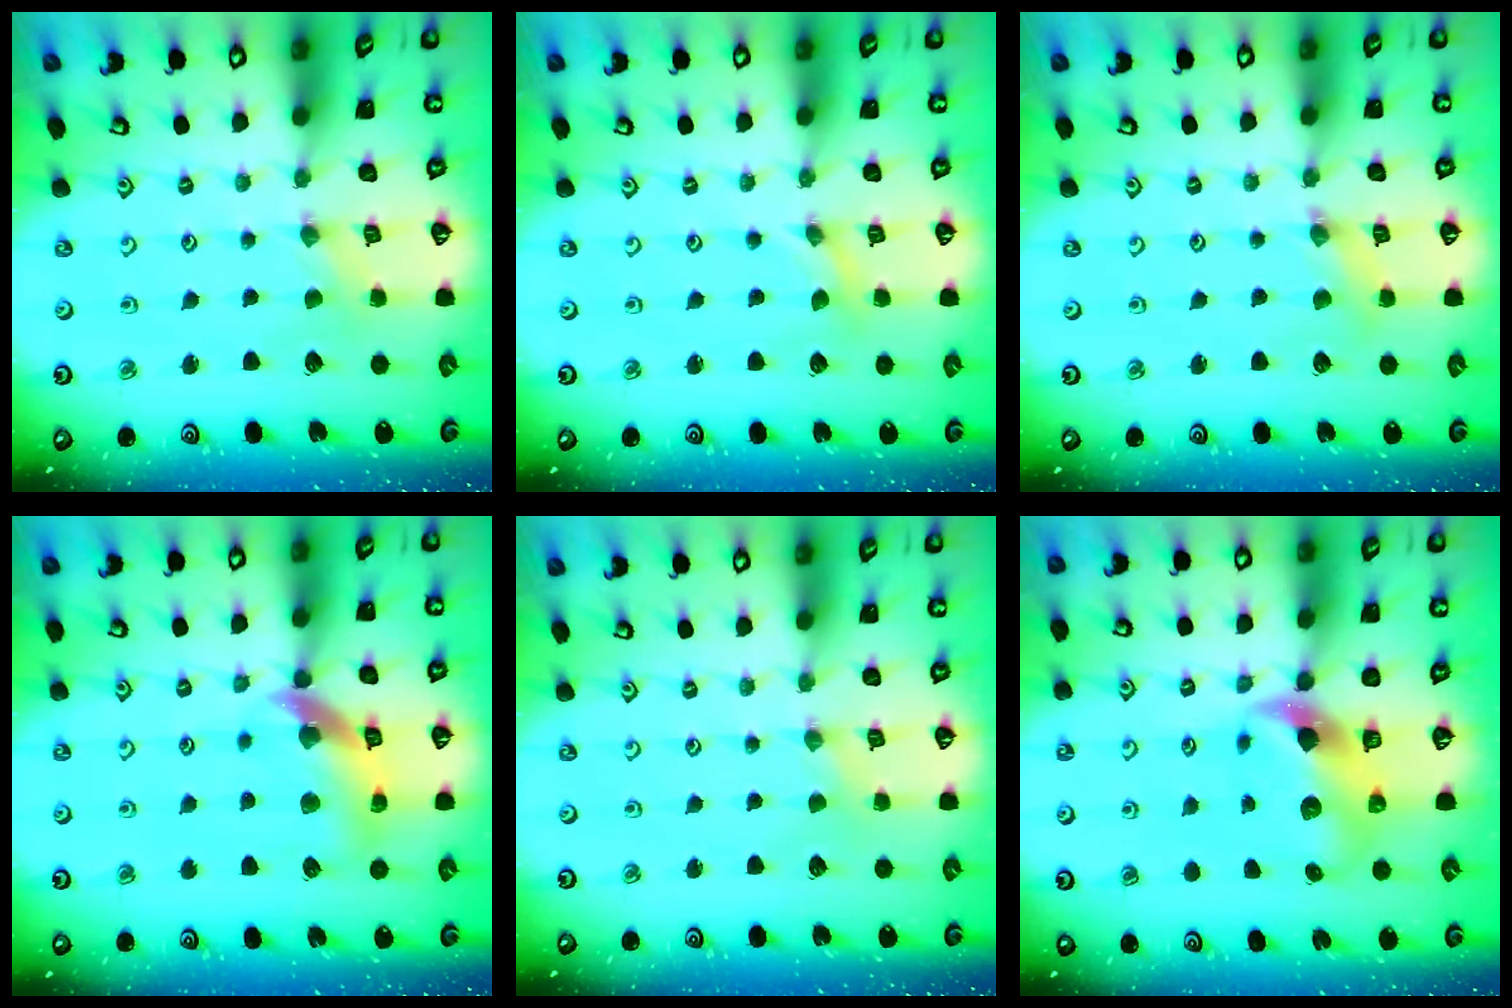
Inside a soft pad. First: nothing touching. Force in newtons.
{"total": 0.0}
{"total": 2.1, "press": 2.1, "slide": 0.3}
{"total": 12.9, "press": 12.9, "slide": 1.6}
{"total": 0.6, "press": 0.6, "slide": 0.1}
{"total": 9.5, "press": 9.4, "slide": 1.7}